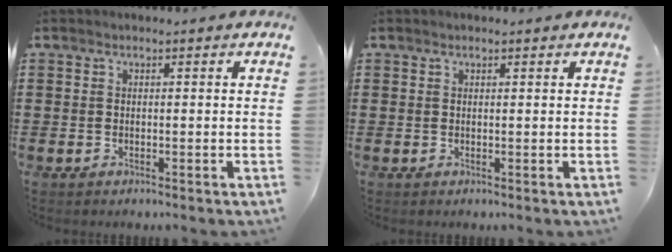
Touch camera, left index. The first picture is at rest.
{"total": 0.6, "force": [0.4, 0.1, 0.4], "torque": [-0.009, 0.000, 0.009]}